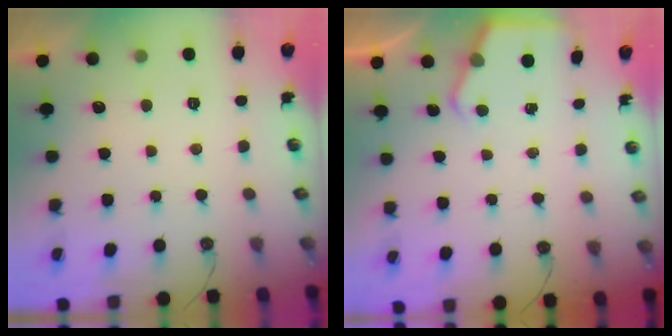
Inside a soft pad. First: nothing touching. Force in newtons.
{"total": 2.8, "press": 2.8, "slide": 0.0}